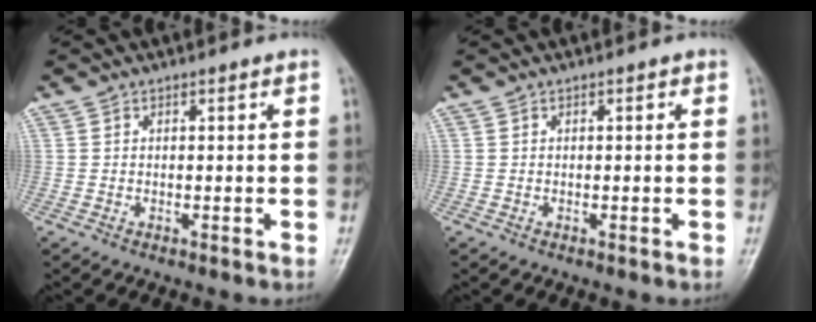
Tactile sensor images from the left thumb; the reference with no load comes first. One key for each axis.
{"total": 0.0}